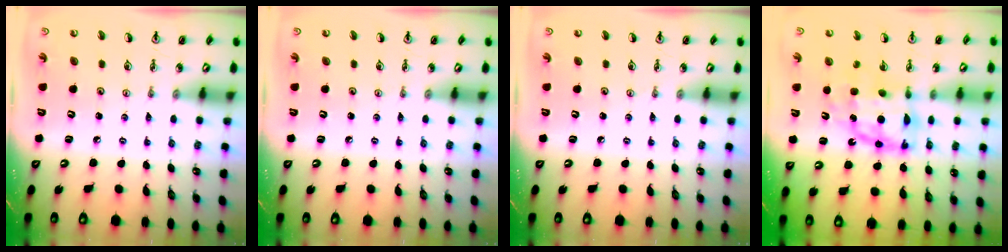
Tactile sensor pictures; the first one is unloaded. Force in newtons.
{"total": 0.0}
{"total": 0.0}
{"total": 11.7, "press": 11.7, "slide": 0.9}